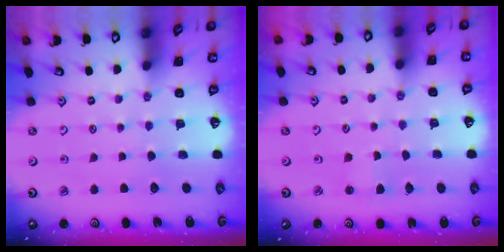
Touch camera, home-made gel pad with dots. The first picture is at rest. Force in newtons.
{"total": 1.9, "press": 1.9, "slide": 0.2}